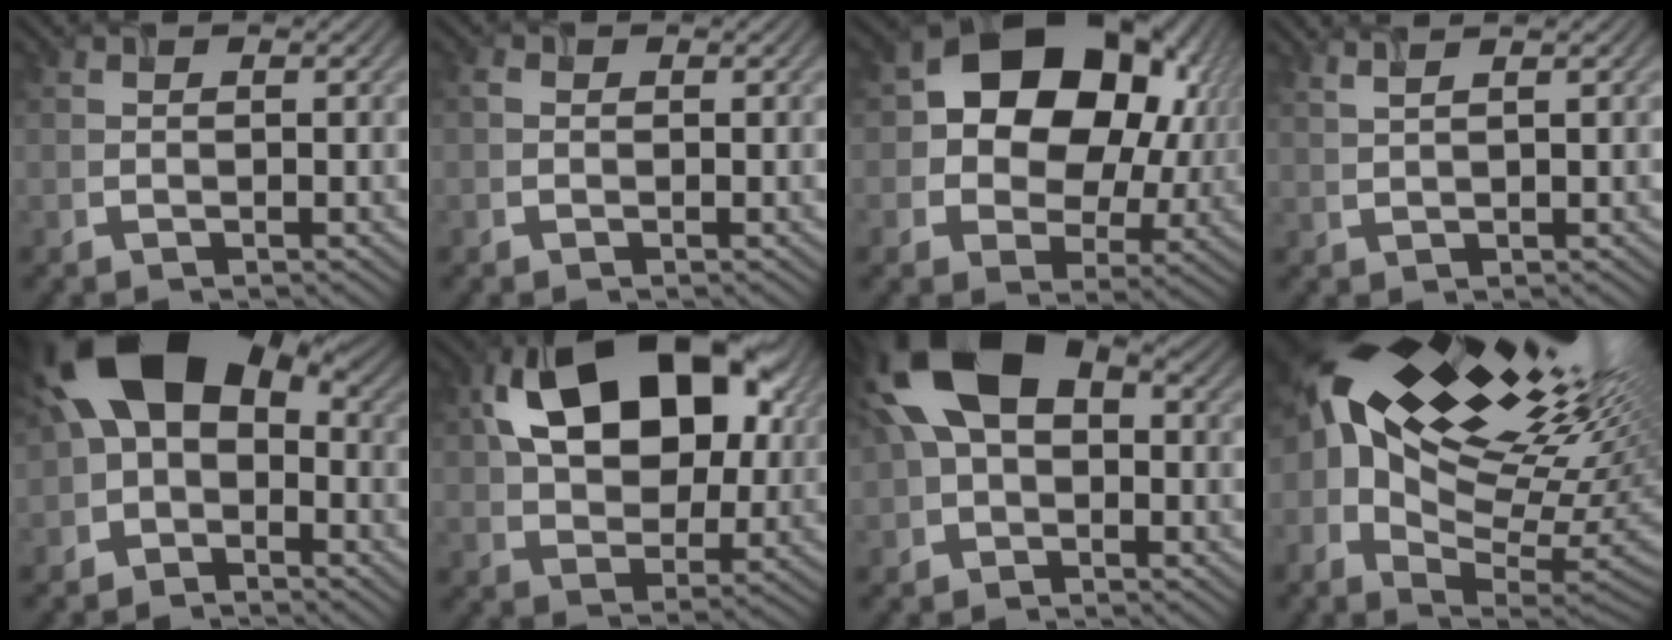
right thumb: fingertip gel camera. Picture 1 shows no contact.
{"total": 0.6, "force": [-0.1, 0.5, 0.3], "torque": [-0.006, -0.001, -0.004]}
{"total": 15.4, "force": [3.5, 11.4, 9.7], "torque": [-0.144, 0.001, 0.063]}
{"total": 2.8, "force": [1.9, 0.6, 2.0], "torque": [-0.029, 0.011, 0.021]}
{"total": 13.2, "force": [0.8, 8.6, 10.0], "torque": [-0.184, 0.003, 0.006]}
{"total": 16.9, "force": [5.5, 10.6, 12.0], "torque": [-0.213, 0.024, 0.087]}
{"total": 14.0, "force": [2.7, 9.1, 10.3], "torque": [-0.205, 0.015, 0.037]}
{"total": 20.5, "force": [7.1, 9.9, 16.5], "torque": [-0.272, 0.019, 0.132]}